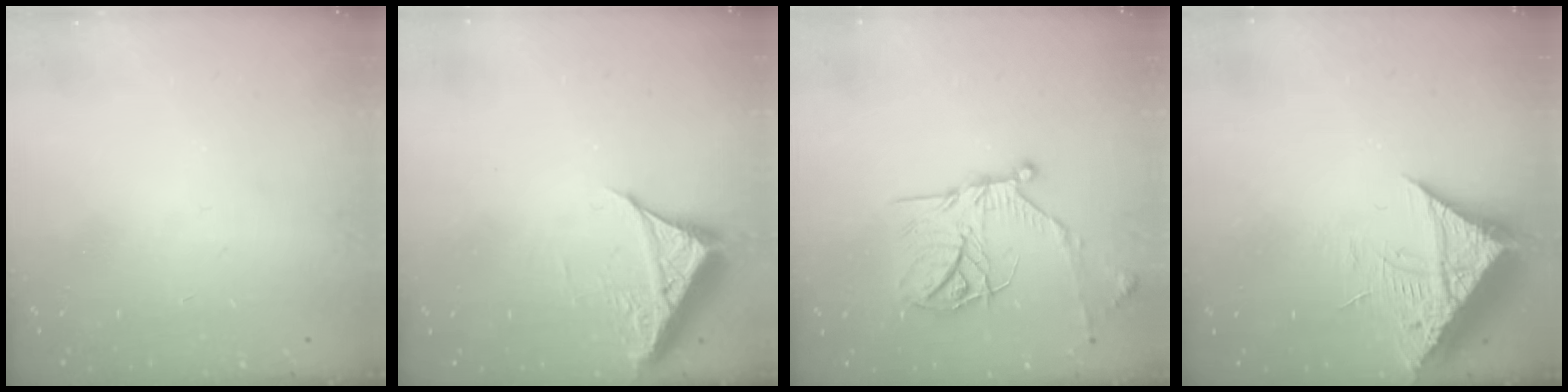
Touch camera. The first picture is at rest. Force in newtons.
{"total": 6.9, "press": 6.8, "slide": 0.6}
{"total": 17.1, "press": 17.1, "slide": 1.1}
{"total": 11.8, "press": 11.7, "slide": 1.2}